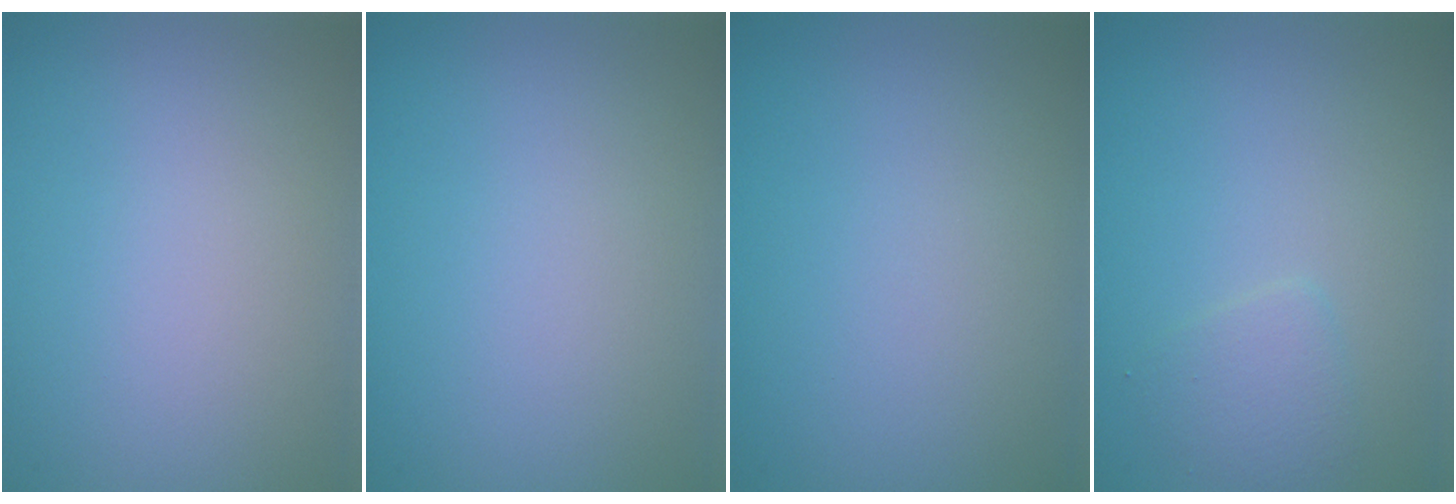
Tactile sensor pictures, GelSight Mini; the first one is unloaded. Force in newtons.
{"total": 0.0}
{"total": 0.0}
{"total": 1.6, "press": 1.6, "slide": 0.1}